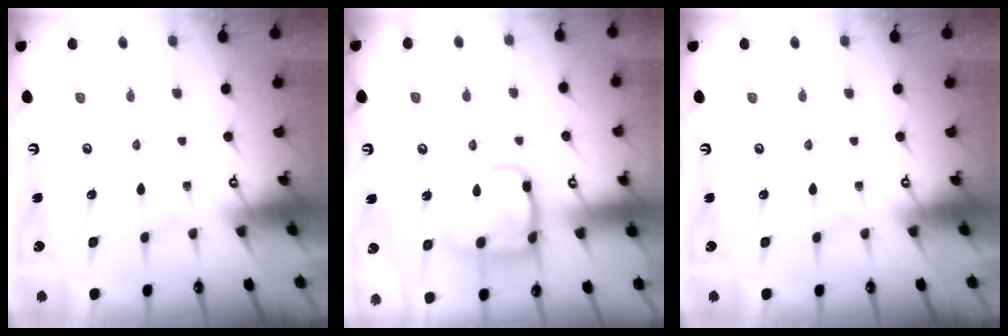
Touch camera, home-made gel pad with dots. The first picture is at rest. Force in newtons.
{"total": 14.4, "press": 14.4, "slide": 1.3}
{"total": 0.0}